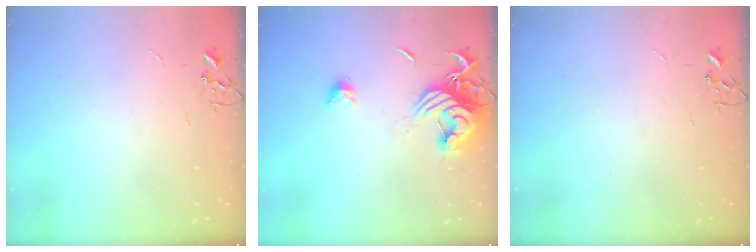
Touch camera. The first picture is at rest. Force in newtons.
{"total": 14.1, "press": 14.1, "slide": 1.2}
{"total": 0.0}